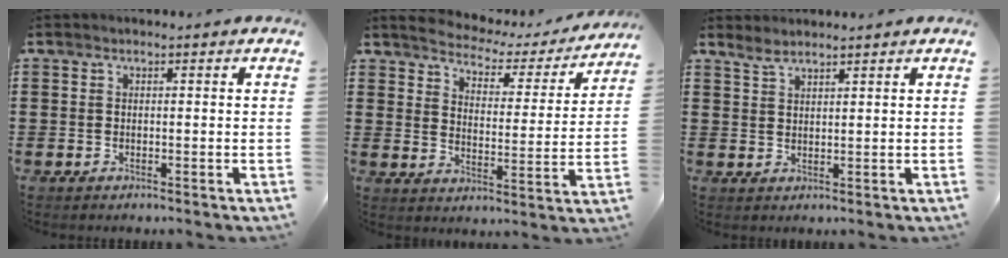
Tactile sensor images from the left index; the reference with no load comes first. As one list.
[{"total": 2.8, "force": [2.8, 0.5, 0.1], "torque": [-0.026, -0.028, 0.038]}, {"total": 2.0, "force": [1.8, 0.4, 0.6], "torque": [-0.015, 0.001, 0.036]}]